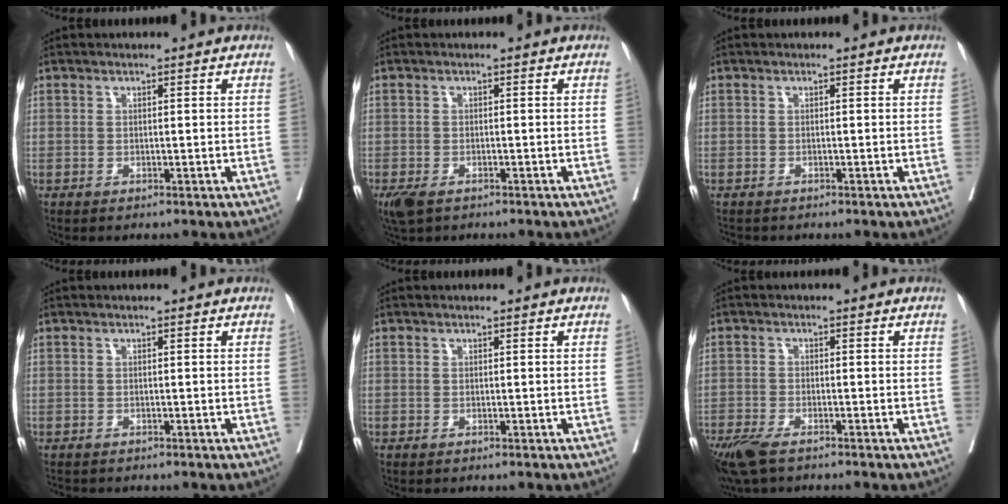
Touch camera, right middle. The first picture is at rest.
{"total": 4.0, "force": [-2.6, 1.8, 2.4], "torque": [-0.051, -0.012, -0.044]}
{"total": 1.4, "force": [-1.3, 0.3, 0.4], "torque": [-0.012, -0.003, -0.017]}
{"total": 1.6, "force": [-1.5, 0.4, 0.5], "torque": [-0.014, -0.003, -0.020]}
{"total": 0.0}
{"total": 6.9, "force": [-5.2, 1.7, 4.2], "torque": [-0.079, -0.016, -0.095]}